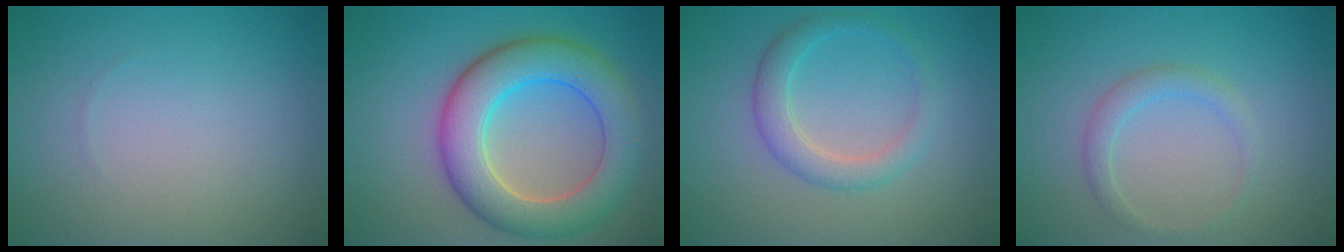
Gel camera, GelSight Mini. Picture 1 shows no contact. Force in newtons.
{"total": 8.1, "press": 8.1, "slide": 0.3}
{"total": 2.8, "press": 2.8, "slide": 0.1}
{"total": 1.7, "press": 1.7, "slide": 0.2}